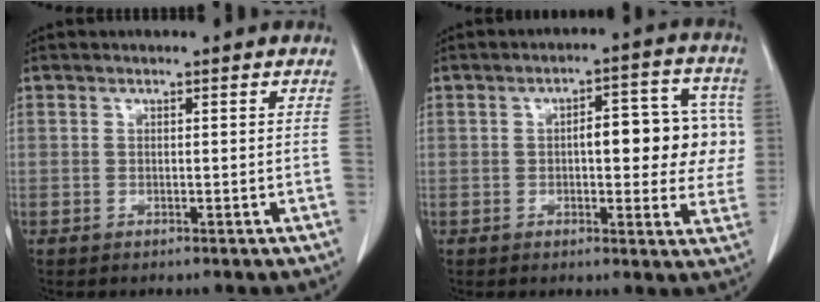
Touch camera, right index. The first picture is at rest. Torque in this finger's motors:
{"motor_torque": [0.41, 0.15, 0.24, 0.06]}